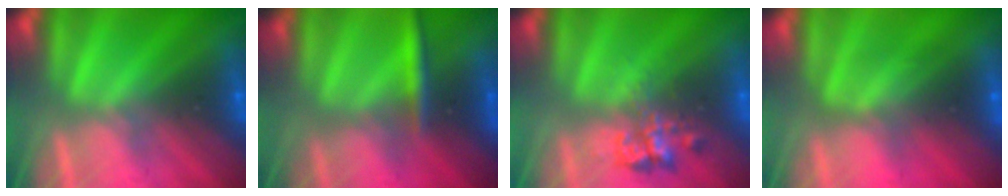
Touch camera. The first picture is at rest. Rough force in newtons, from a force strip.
{"total": 2.7}
{"total": 2.3}
{"total": 2.6}